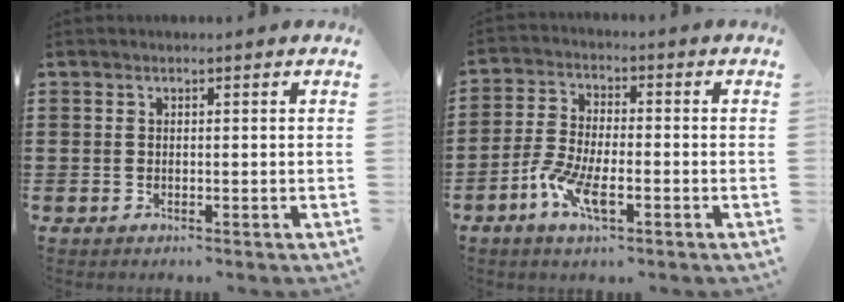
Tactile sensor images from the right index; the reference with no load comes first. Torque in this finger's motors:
{"motor_torque": [1.05, 1.09, 0.22, 0.11]}